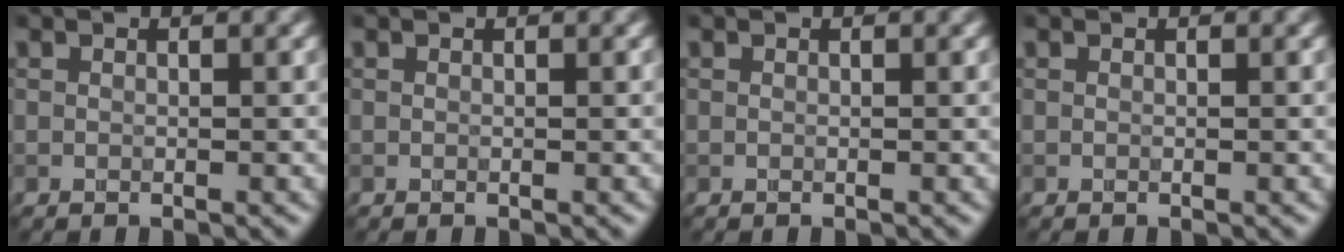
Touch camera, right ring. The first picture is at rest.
{"total": 0.0}
{"total": 0.0}
{"total": 0.0}